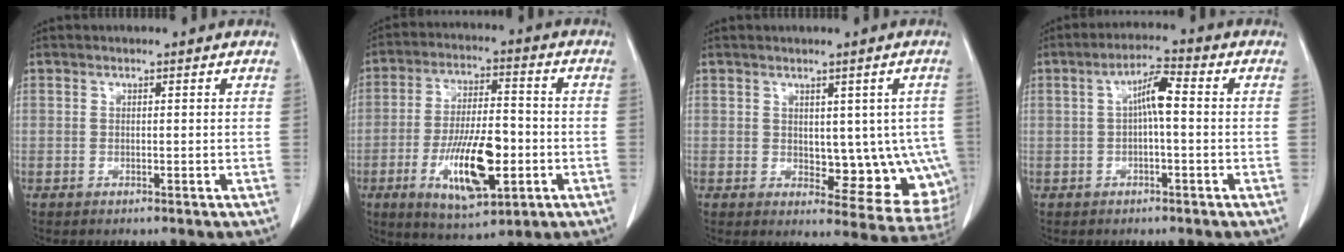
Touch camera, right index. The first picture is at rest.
{"total": 14.0, "force": [-4.1, 4.4, 12.6], "torque": [-0.233, -0.005, -0.065]}
{"total": 10.3, "force": [-0.7, 5.6, 8.7], "torque": [-0.083, 0.001, 0.003]}
{"total": 4.9, "force": [0.1, 0.9, 4.9], "torque": [-0.087, 0.019, 0.000]}